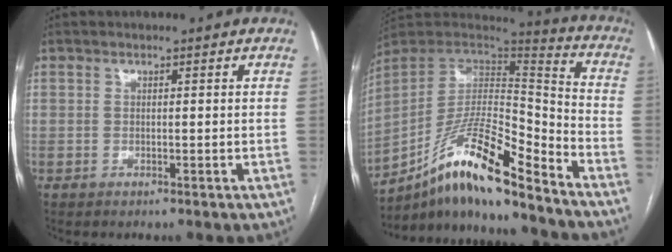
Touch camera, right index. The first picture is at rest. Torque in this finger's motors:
{"motor_torque": [1.11, -1.03, 0.97, 0.21]}